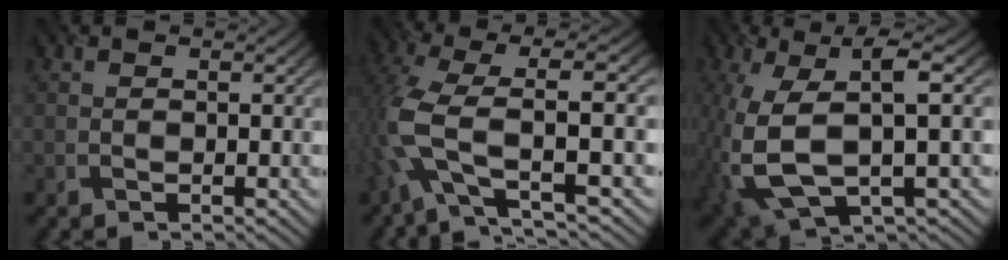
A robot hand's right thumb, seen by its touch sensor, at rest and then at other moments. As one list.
[{"total": 9.7, "force": [-0.9, 3.3, 9.0], "torque": [-0.185, 0.013, -0.039]}, {"total": 12.0, "force": [-0.6, 5.1, 10.9], "torque": [-0.263, -0.021, -0.003]}]